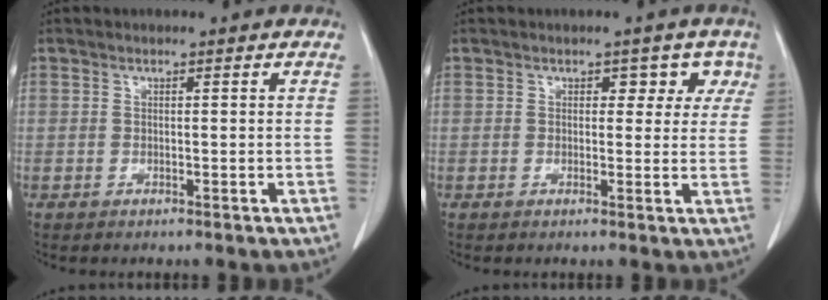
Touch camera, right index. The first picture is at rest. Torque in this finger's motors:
{"motor_torque": [-0.09, 0.22, 0.02, 0.00]}